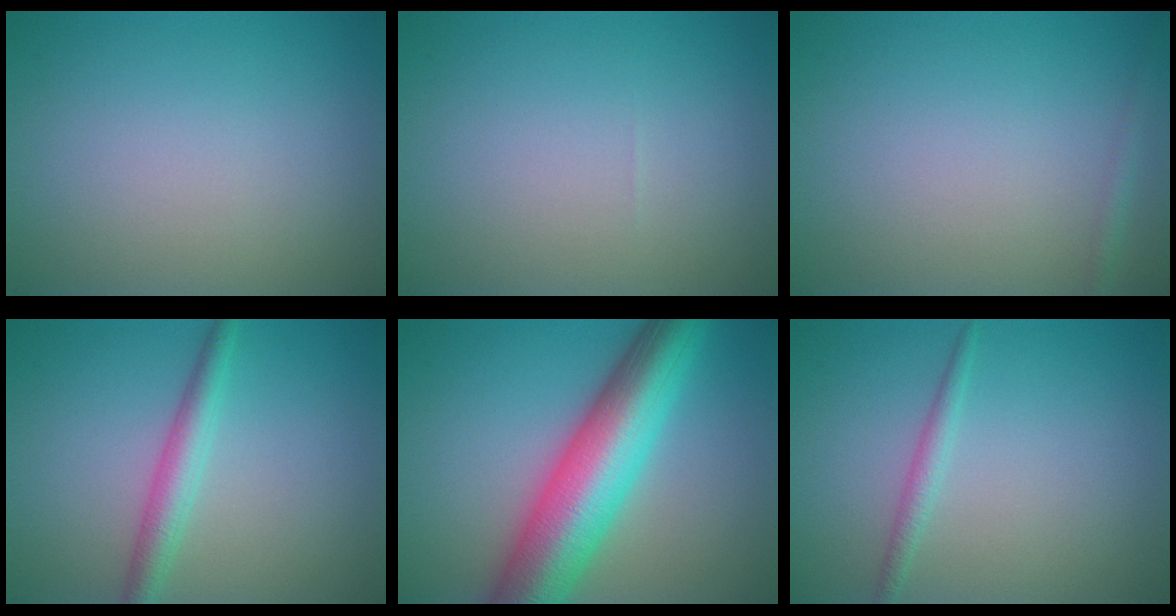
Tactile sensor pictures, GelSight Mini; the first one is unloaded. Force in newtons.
{"total": 0.0}
{"total": 0.9, "press": 0.9, "slide": 0.1}
{"total": 2.9, "press": 2.9, "slide": 0.1}
{"total": 11.2, "press": 11.2, "slide": 0.2}
{"total": 1.4, "press": 1.4, "slide": 0.1}